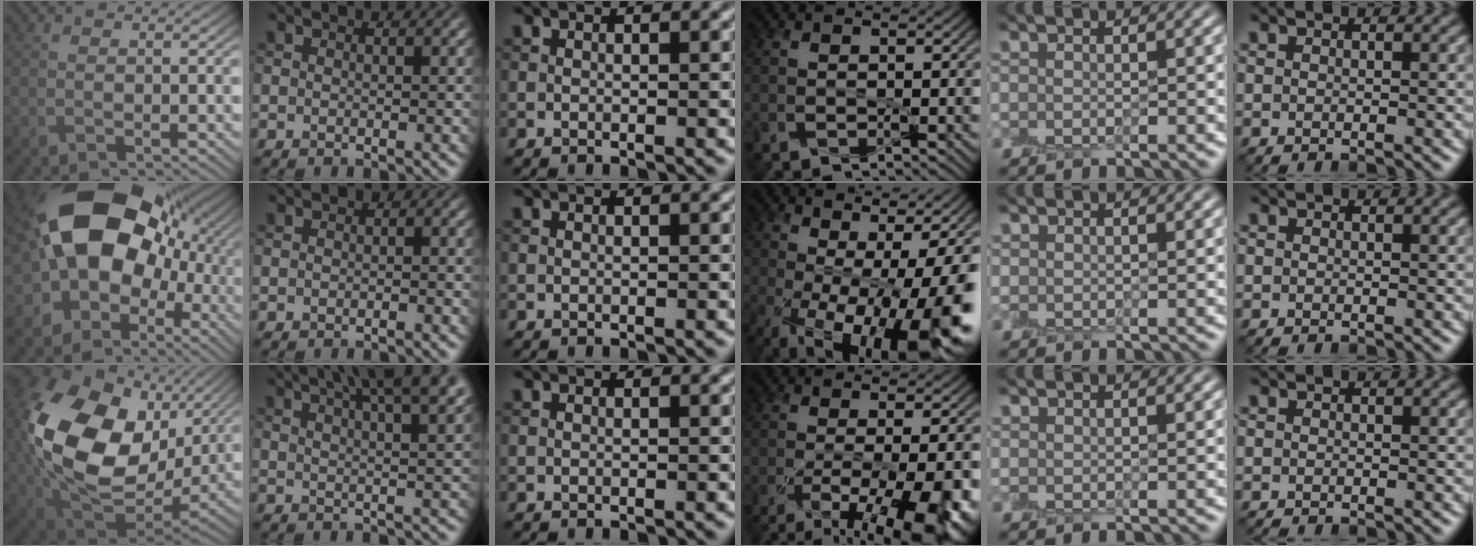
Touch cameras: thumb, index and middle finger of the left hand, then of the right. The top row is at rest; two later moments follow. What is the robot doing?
{"motion": "peel", "object": "small bumper sticker"}